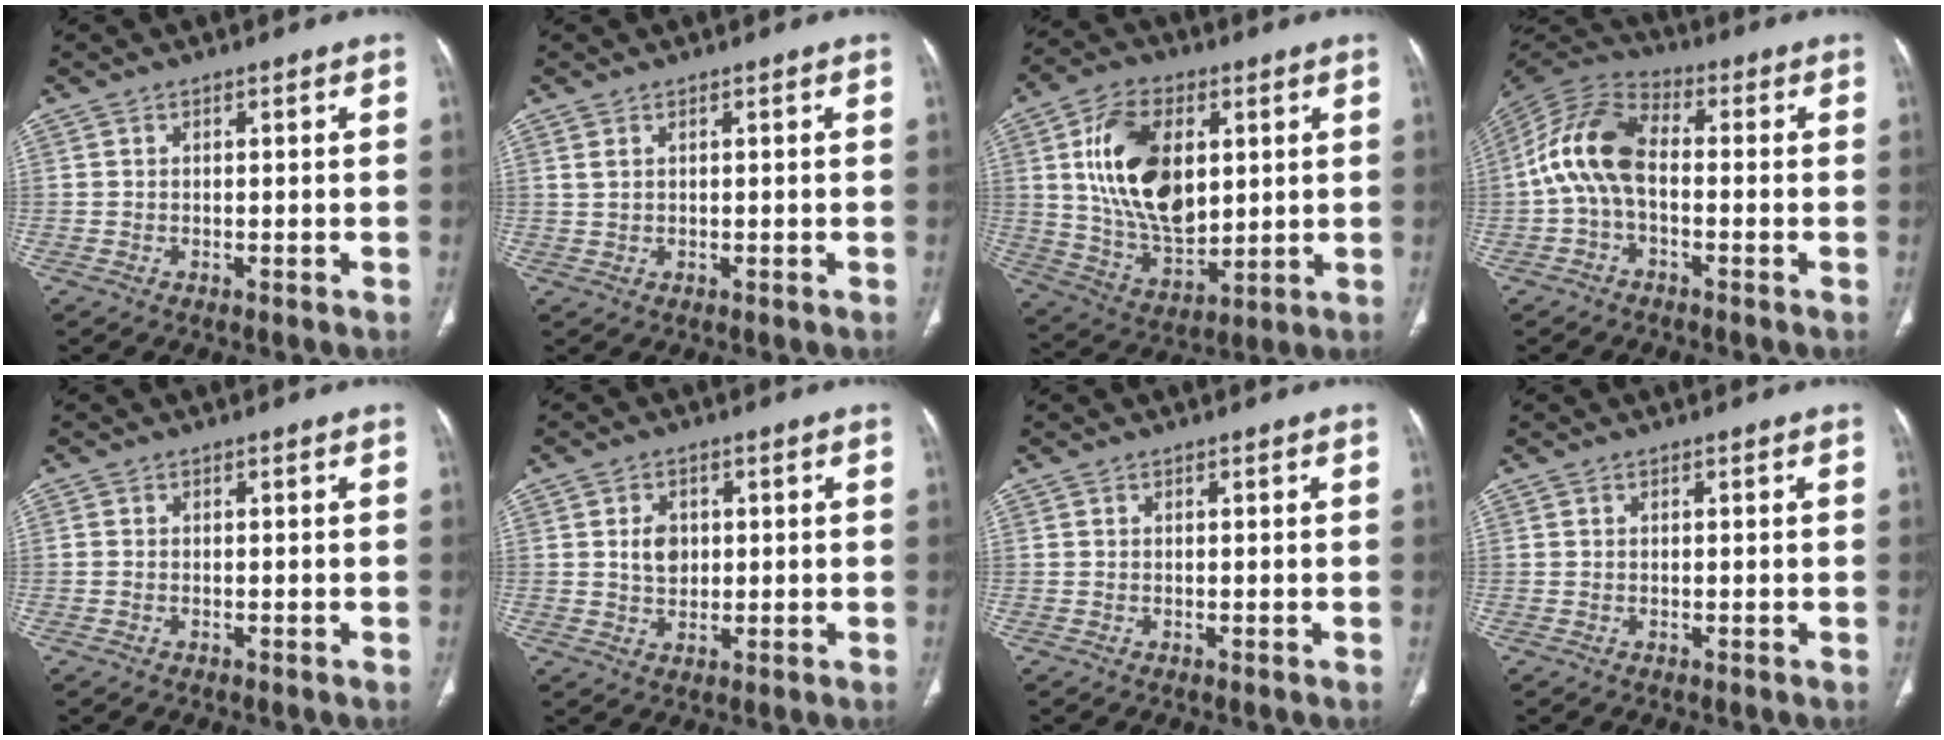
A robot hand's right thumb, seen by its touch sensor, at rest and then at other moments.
{"total": 1.2, "force": [0.8, 0.5, 0.9], "torque": [-0.021, 0.005, 0.023]}
{"total": 19.2, "force": [4.4, 11.5, 14.7], "torque": [-0.236, -0.017, 0.089]}
{"total": 11.5, "force": [-1.1, 6.5, 9.4], "torque": [-0.187, 0.032, -0.033]}
{"total": 0.0}
{"total": 4.3, "force": [0.7, 3.3, 2.7], "torque": [-0.030, -0.004, 0.014]}
{"total": 0.0}
{"total": 0.0}